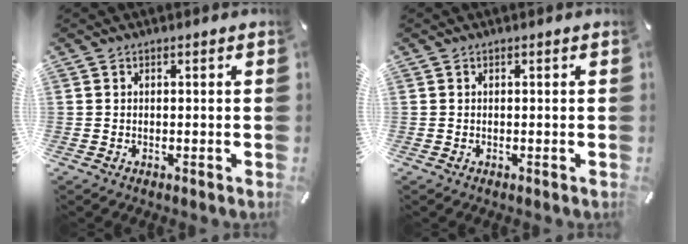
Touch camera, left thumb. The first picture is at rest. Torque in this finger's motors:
{"motor_torque": [0.01, 0.01, 0.00, 0.00, 0.00]}